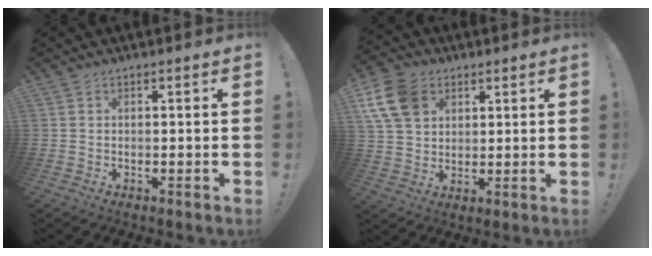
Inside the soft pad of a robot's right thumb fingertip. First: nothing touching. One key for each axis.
{"total": 13.3, "fx": 5.6, "fy": 9.9, "fz": 6.9, "tx": -0.126, "ty": -0.018, "tz": 0.113}